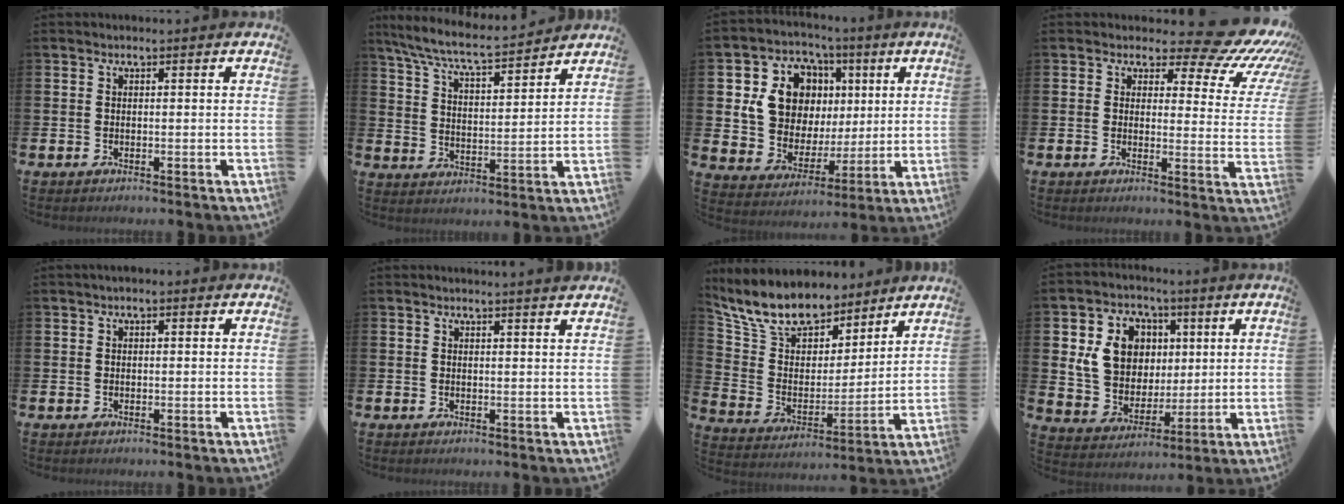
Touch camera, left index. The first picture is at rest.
{"total": 7.3, "force": [6.9, 0.5, 2.4], "torque": [-0.074, -0.047, 0.119]}
{"total": 10.9, "force": [4.2, 8.8, 4.8], "torque": [-0.146, -0.010, 0.079]}
{"total": 6.9, "force": [5.4, 2.7, 3.4], "torque": [-0.041, -0.051, 0.082]}
{"total": 0.8, "force": [0.4, 0.5, 0.4], "torque": [-0.006, 0.006, 0.005]}
{"total": 1.3, "force": [1.2, -0.5, 0.2], "torque": [0.008, -0.011, 0.021]}
{"total": 11.1, "force": [9.8, 4.5, 2.6], "torque": [-0.115, -0.055, 0.182]}
{"total": 9.7, "force": [4.0, 7.9, 3.9], "torque": [-0.109, 0.009, 0.077]}